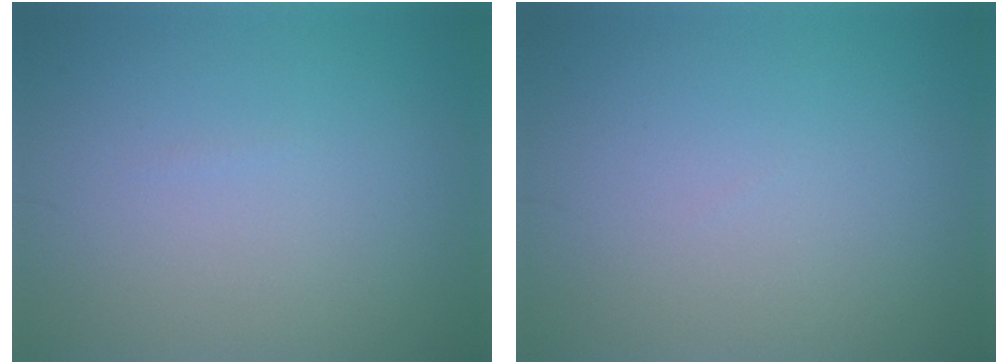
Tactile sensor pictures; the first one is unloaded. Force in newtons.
{"total": 0.0}